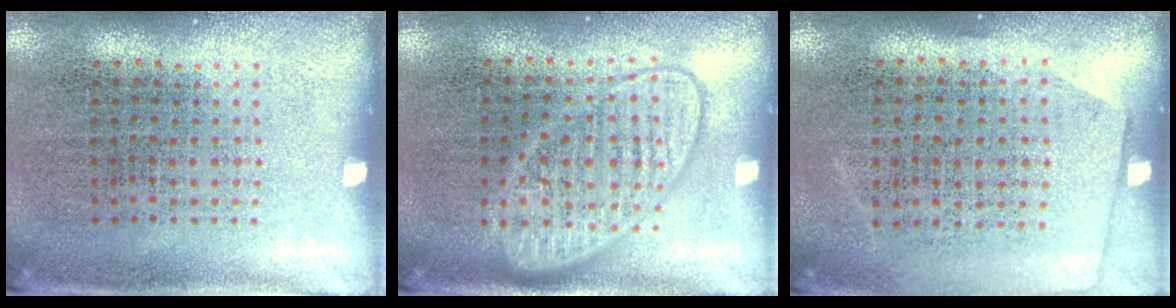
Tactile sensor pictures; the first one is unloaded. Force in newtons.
{"total": 2.4, "press": 2.4, "slide": 0.3}
{"total": 0.5, "press": 0.0, "slide": 0.5}